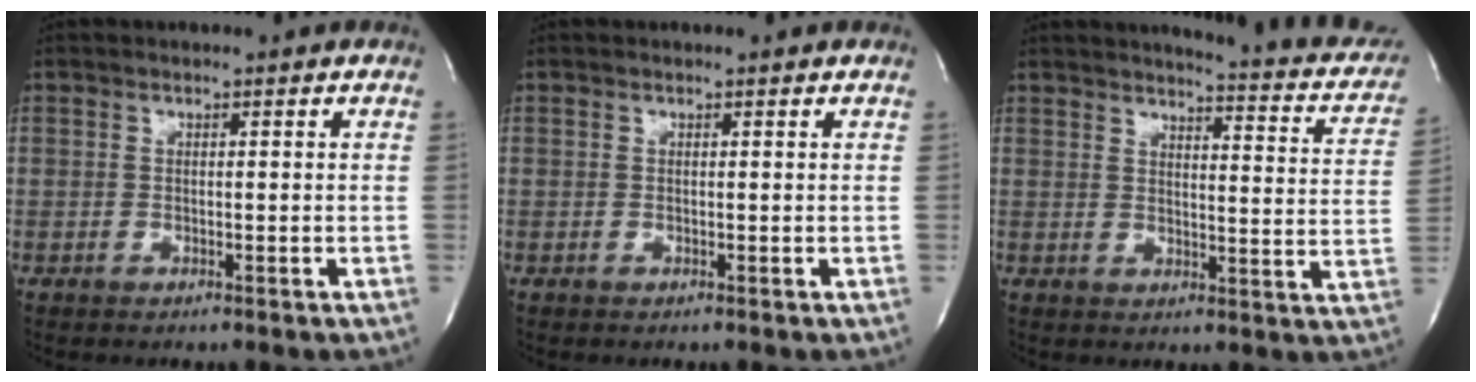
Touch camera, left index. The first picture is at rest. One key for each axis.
{"total": 0.6, "fx": 0.6, "fy": 0.0, "fz": 0.1, "tx": -0.006, "ty": -0.002, "tz": 0.004}
{"total": 15.3, "fx": 13.4, "fy": 2.6, "fz": 6.9, "tx": -0.073, "ty": -0.043, "tz": 0.132}